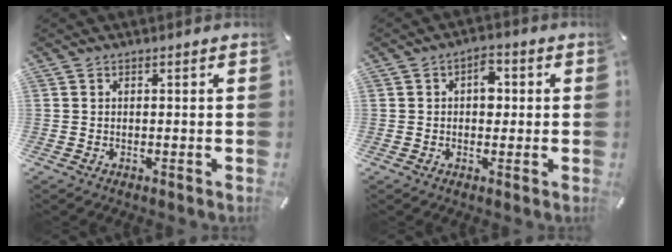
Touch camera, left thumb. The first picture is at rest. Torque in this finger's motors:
{"motor_torque": [0.64, 1.00, 0.47, -0.26, 0.15]}